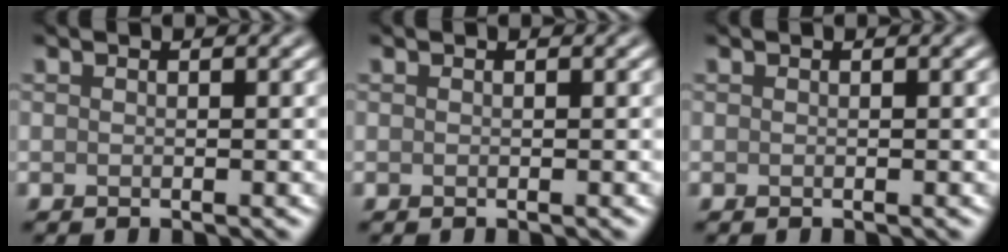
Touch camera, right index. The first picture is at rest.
{"total": 0.0}
{"total": 0.0}